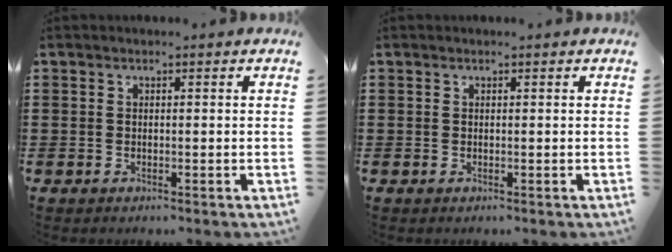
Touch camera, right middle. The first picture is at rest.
{"total": 0.0}